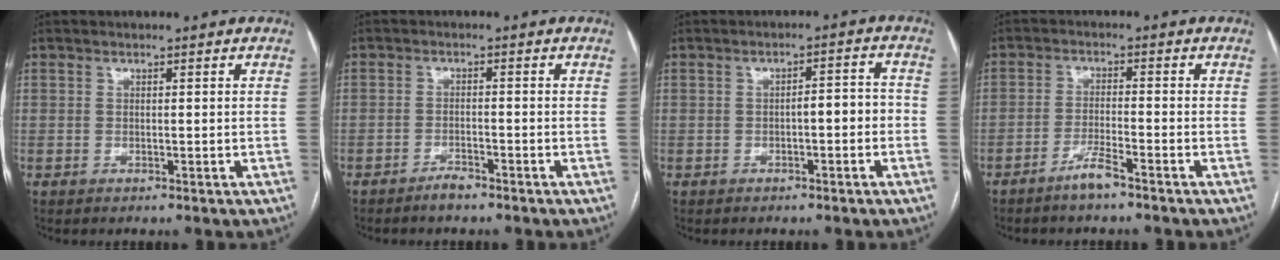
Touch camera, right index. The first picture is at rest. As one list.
[{"total": 2.2, "force": [-2.0, 0.4, 1.0], "torque": [-0.019, -0.001, -0.035]}, {"total": 3.6, "force": [-1.0, 1.1, 3.3], "torque": [-0.045, 0.022, -0.013]}, {"total": 3.7, "force": [-2.9, 0.0, 2.3], "torque": [-0.044, -0.003, -0.057]}]